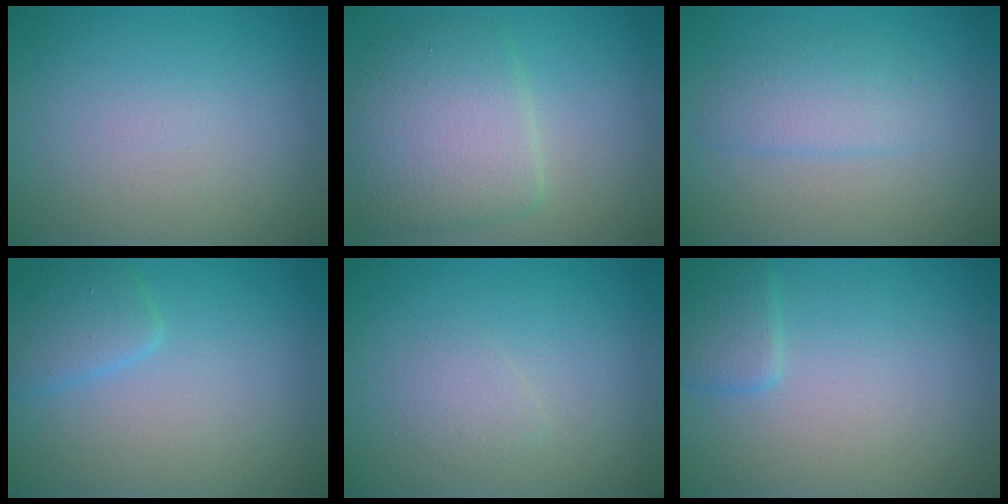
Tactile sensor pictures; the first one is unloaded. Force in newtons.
{"total": 5.7, "press": 5.7, "slide": 0.1}
{"total": 2.4, "press": 2.4, "slide": 0.0}
{"total": 2.3, "press": 2.3, "slide": 0.1}
{"total": 1.1, "press": 1.1, "slide": 0.0}
{"total": 1.8, "press": 1.8, "slide": 0.1}